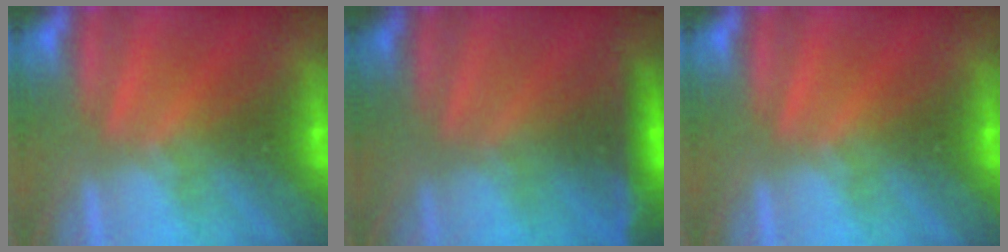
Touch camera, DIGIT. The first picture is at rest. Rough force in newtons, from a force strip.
{"total": 2.4}
{"total": 0.0}